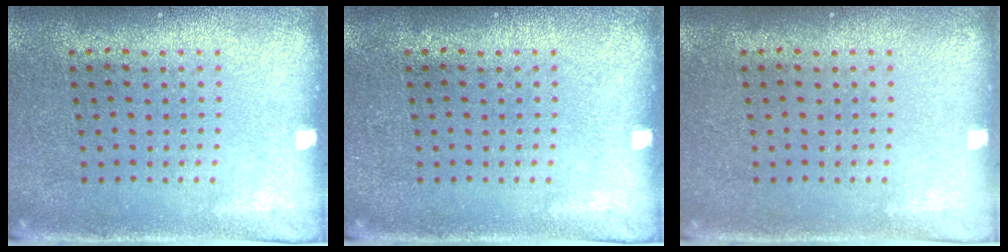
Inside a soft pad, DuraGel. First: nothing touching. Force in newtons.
{"total": 0.0}
{"total": 0.0}